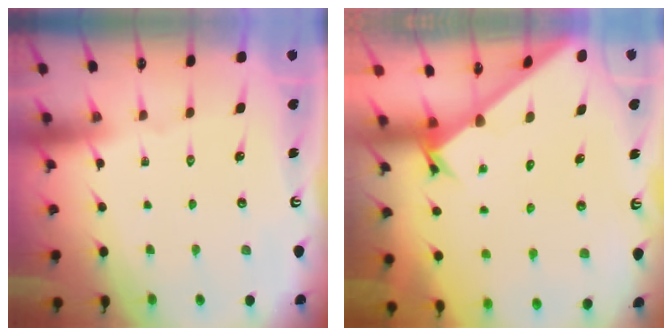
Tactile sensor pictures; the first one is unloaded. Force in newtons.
{"total": 2.6, "press": 2.6, "slide": 0.3}